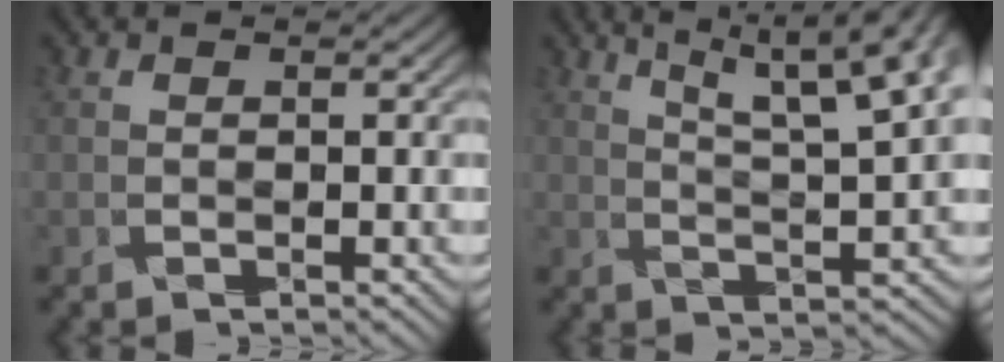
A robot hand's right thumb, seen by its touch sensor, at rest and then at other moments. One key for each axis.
{"total": 10.0, "fx": 6.5, "fy": 1.0, "fz": 7.6, "tx": -0.125, "ty": 0.021, "tz": 0.087}